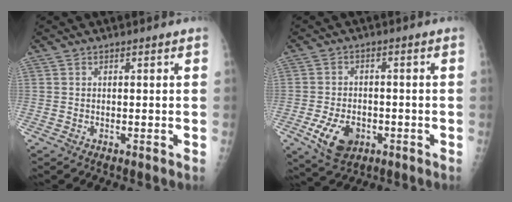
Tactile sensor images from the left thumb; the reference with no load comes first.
{"total": 8.1, "force": [-3.2, 5.2, 5.3], "torque": [-0.087, 0.009, -0.048]}